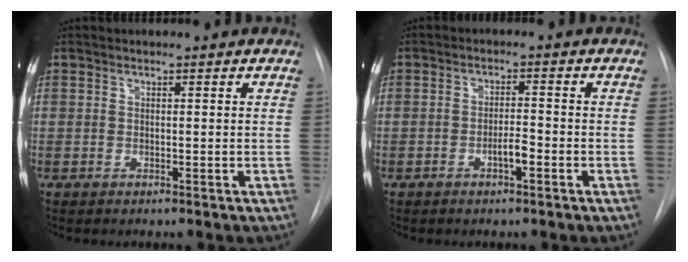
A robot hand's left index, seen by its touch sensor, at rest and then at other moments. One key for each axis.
{"total": 2.6, "fx": -1.2, "fy": 0.5, "fz": 2.2, "tx": -0.037, "ty": 0.002, "tz": -0.021}